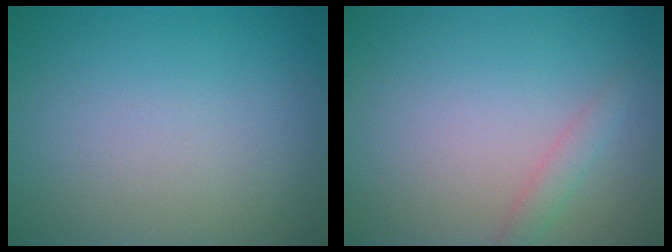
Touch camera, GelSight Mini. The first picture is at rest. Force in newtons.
{"total": 1.3, "press": 1.3, "slide": 0.1}